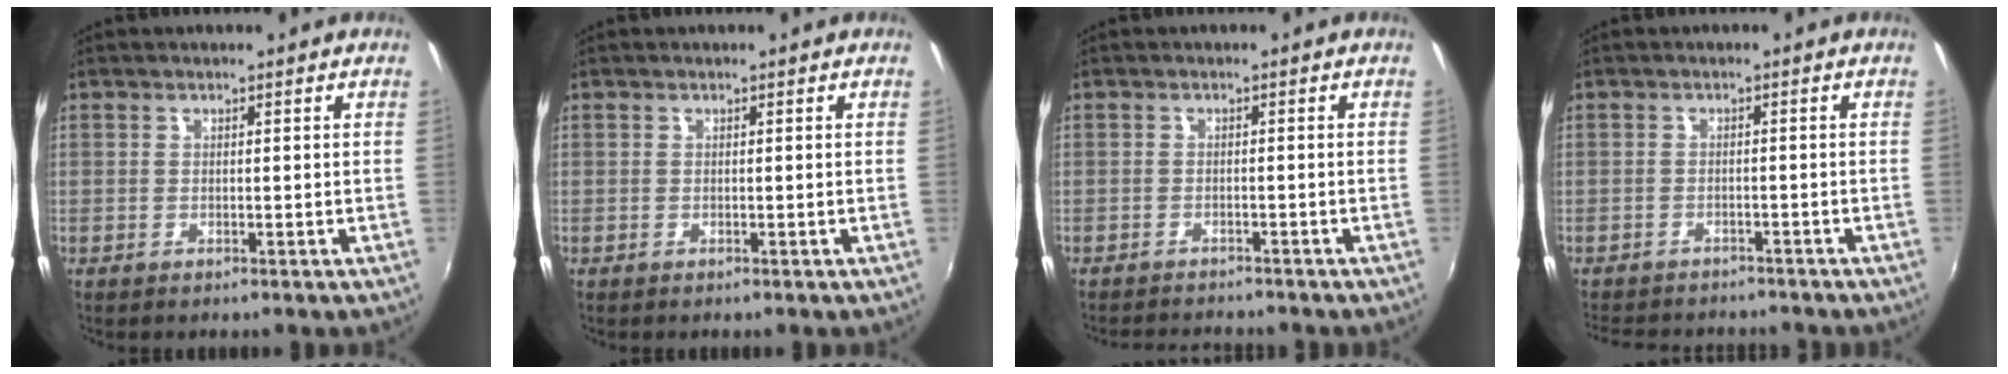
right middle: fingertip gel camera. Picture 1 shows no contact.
{"total": 0.0}
{"total": 4.8, "force": [-4.6, 0.8, 1.1], "torque": [-0.034, -0.011, -0.072]}
{"total": 8.0, "force": [-7.1, 2.8, 2.3], "torque": [-0.064, -0.005, -0.106]}